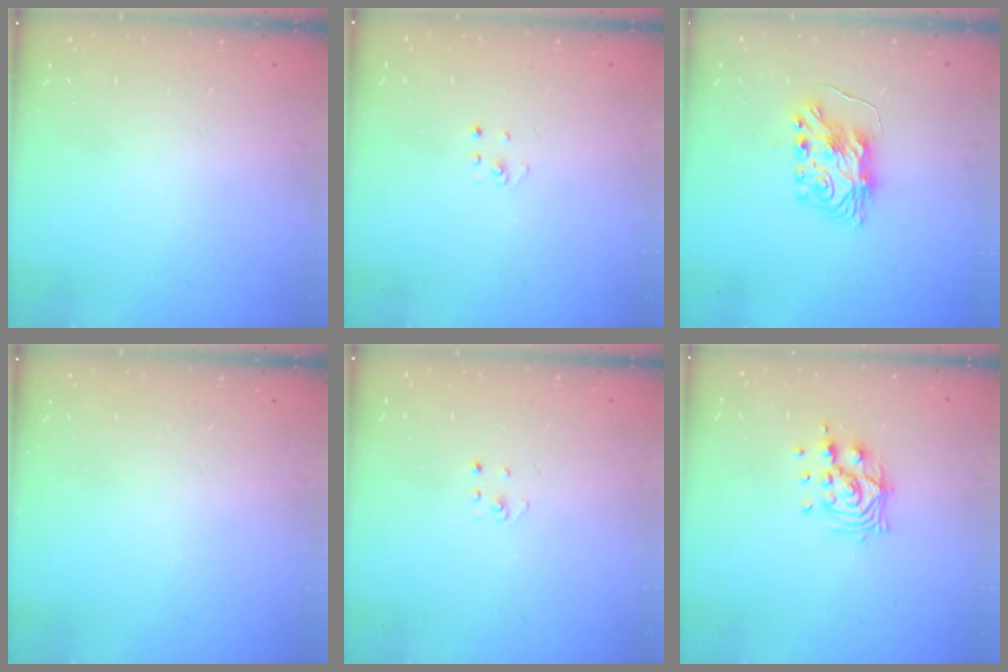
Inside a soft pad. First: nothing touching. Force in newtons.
{"total": 1.5, "press": 1.5, "slide": 0.1}
{"total": 8.2, "press": 8.2, "slide": 0.5}
{"total": 0.0}
{"total": 1.5, "press": 1.5, "slide": 0.1}
{"total": 10.3, "press": 10.3, "slide": 0.9}